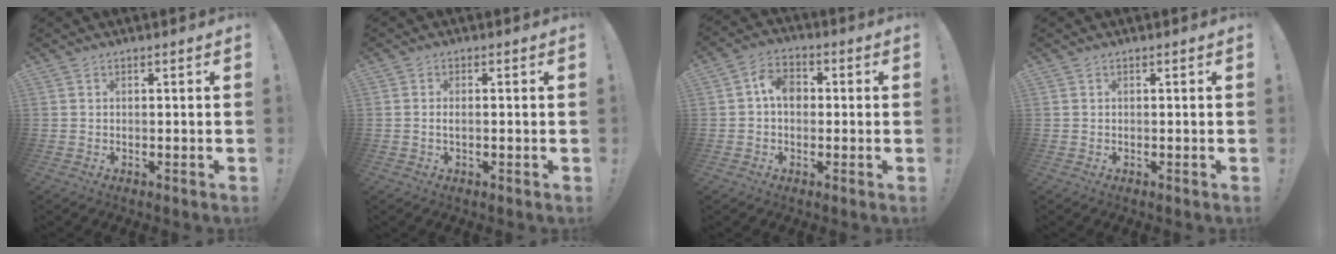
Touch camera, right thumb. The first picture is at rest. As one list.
[{"total": 1.5, "force": [-0.5, 0.4, 1.3], "torque": [-0.031, 0.006, -0.006]}, {"total": 7.0, "force": [0.6, 5.1, 4.7], "torque": [-0.080, 0.014, 0.014]}, {"total": 0.0}]